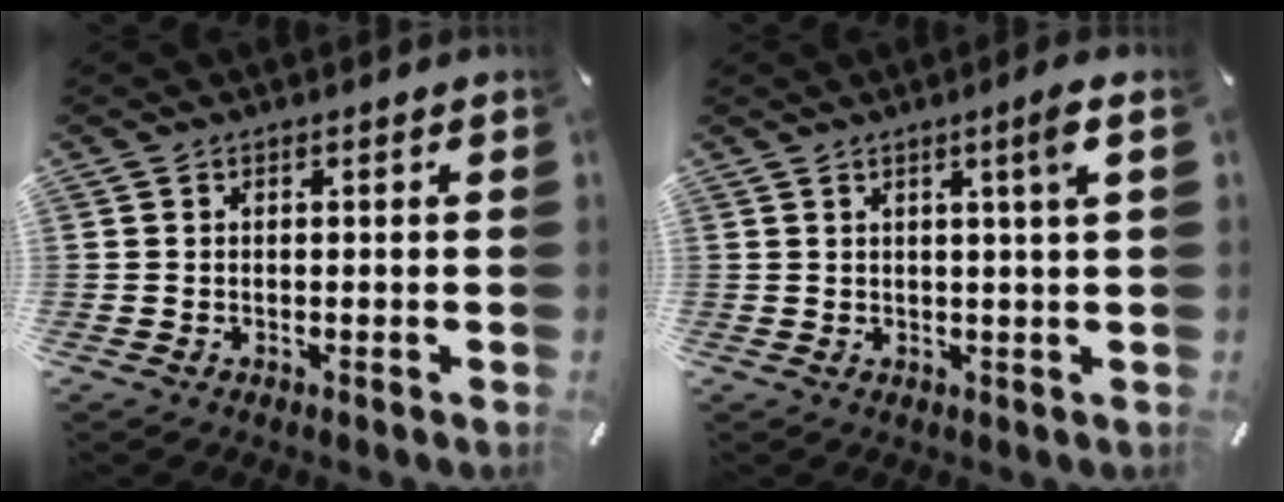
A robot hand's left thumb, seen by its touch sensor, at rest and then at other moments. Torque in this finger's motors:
{"motor_torque": [-0.14, -0.01, 0.08, 0.27, 0.20]}